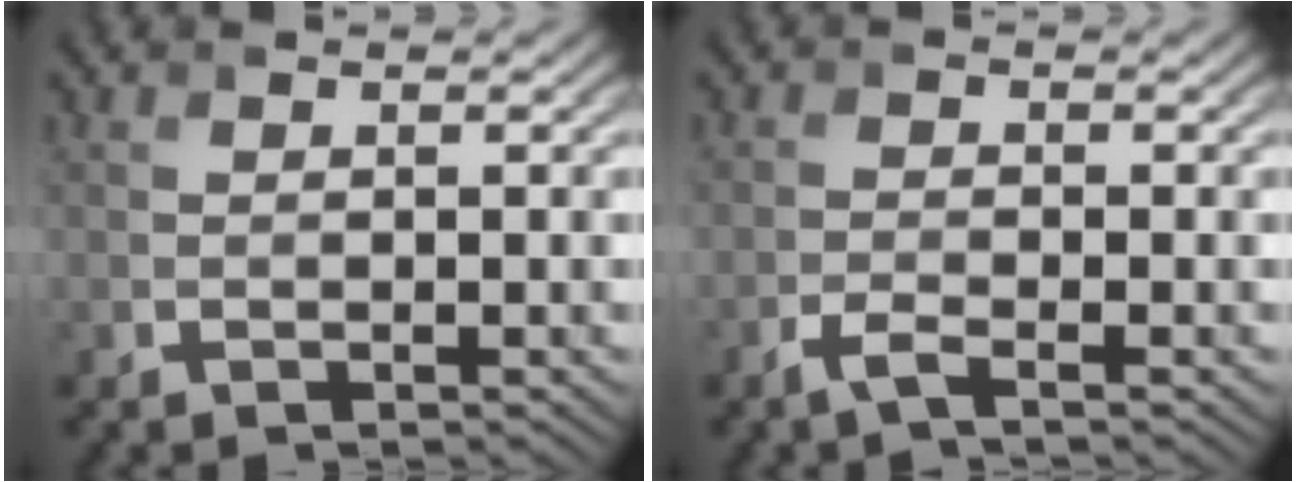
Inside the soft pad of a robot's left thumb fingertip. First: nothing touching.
{"total": 2.1, "force": [-1.5, 0.3, 1.5], "torque": [-0.034, 0.000, -0.037]}